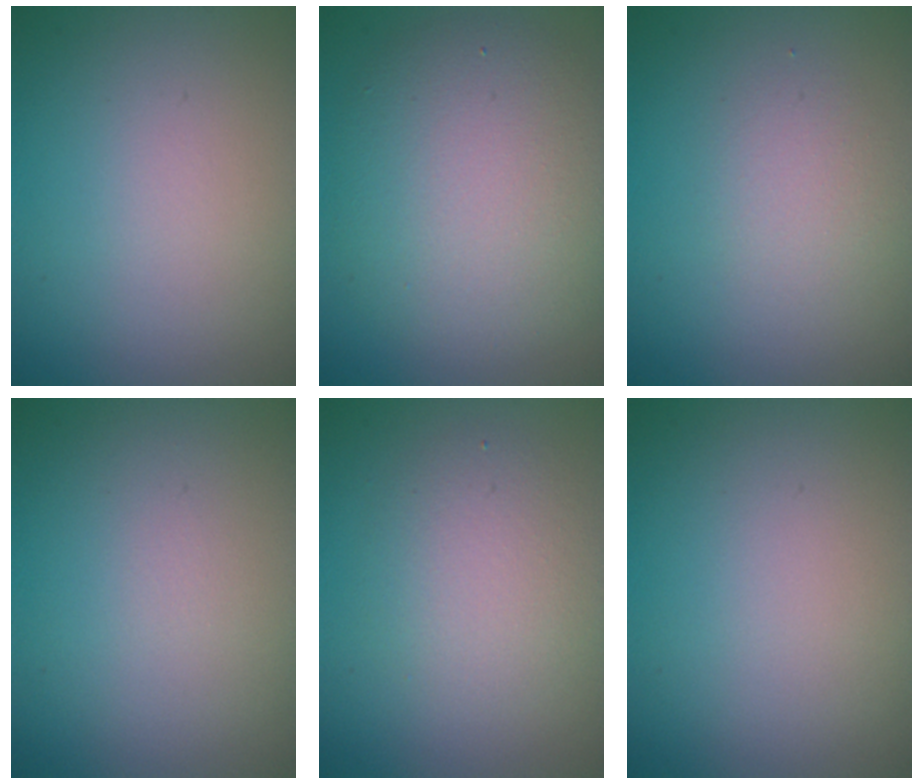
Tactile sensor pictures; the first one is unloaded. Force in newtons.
{"total": 7.2, "press": 7.1, "slide": 0.5}
{"total": 1.6, "press": 1.6, "slide": 0.1}
{"total": 0.0}
{"total": 3.4, "press": 3.4, "slide": 0.3}
{"total": 0.0}